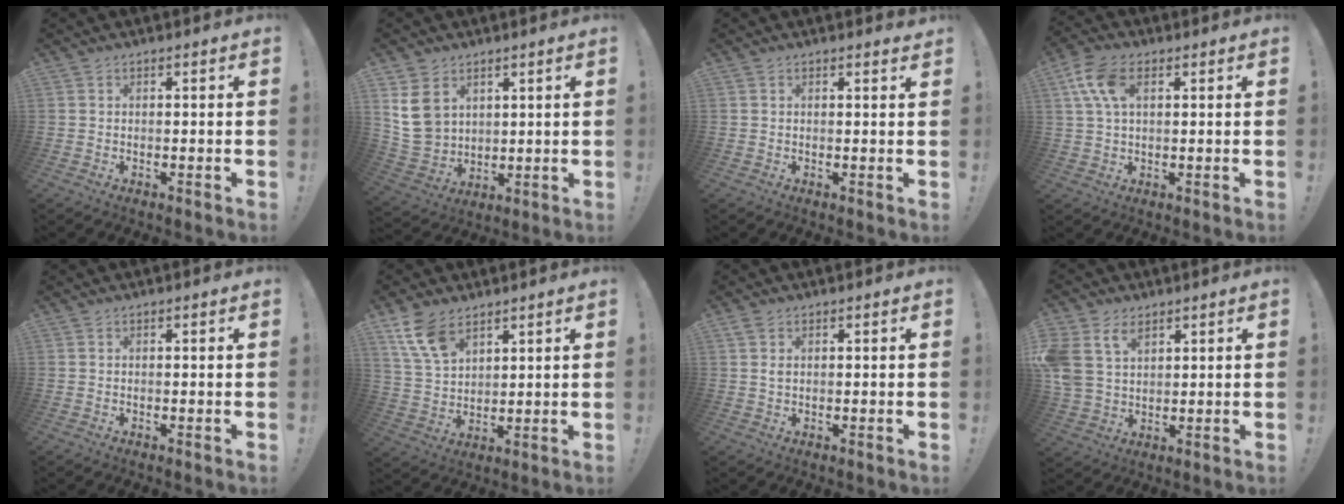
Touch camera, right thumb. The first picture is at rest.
{"total": 10.8, "force": [5.1, 8.3, 4.6], "torque": [-0.076, -0.025, 0.107]}
{"total": 0.8, "force": [0.8, 0.2, 0.2], "torque": [0.006, -0.004, 0.013]}
{"total": 9.6, "force": [3.2, 5.4, 7.3], "torque": [-0.148, 0.005, 0.063]}
{"total": 0.0}
{"total": 10.3, "force": [6.6, 5.5, 5.6], "torque": [-0.106, -0.029, 0.131]}
{"total": 1.8, "force": [0.9, 1.1, 1.1], "torque": [-0.022, 0.003, 0.016]}
{"total": 9.8, "force": [5.3, 6.6, 5.0], "torque": [-0.121, -0.018, 0.106]}